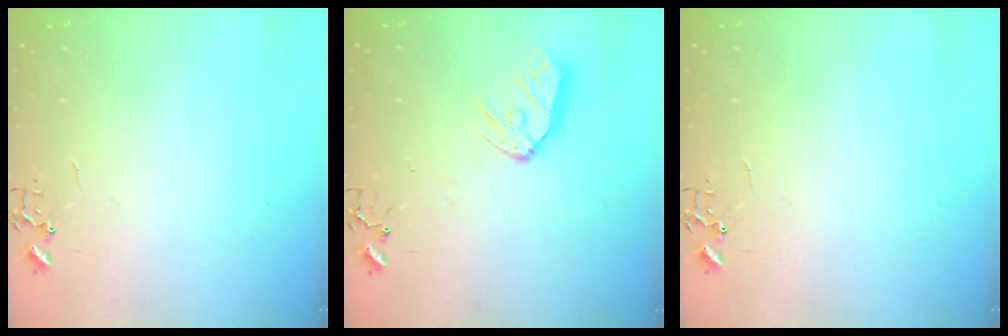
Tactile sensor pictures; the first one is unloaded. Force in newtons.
{"total": 11.0, "press": 11.0, "slide": 1.3}
{"total": 0.0}